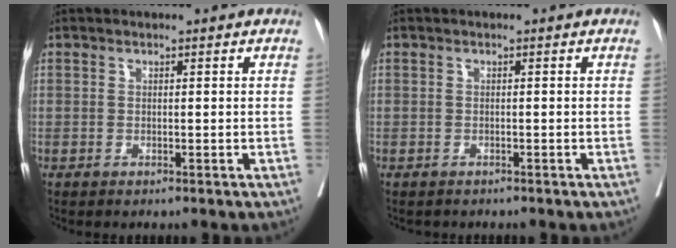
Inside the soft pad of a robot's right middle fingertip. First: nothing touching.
{"total": 0.9, "force": [-0.8, 0.3, 0.3], "torque": [-0.013, -0.002, -0.011]}